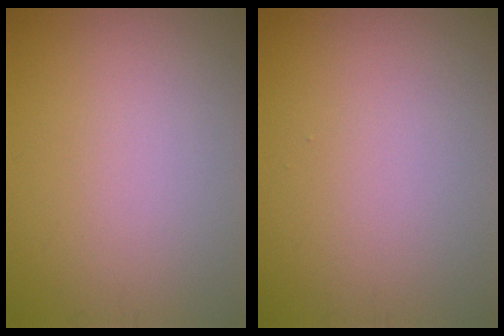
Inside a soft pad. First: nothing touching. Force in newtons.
{"total": 0.0}